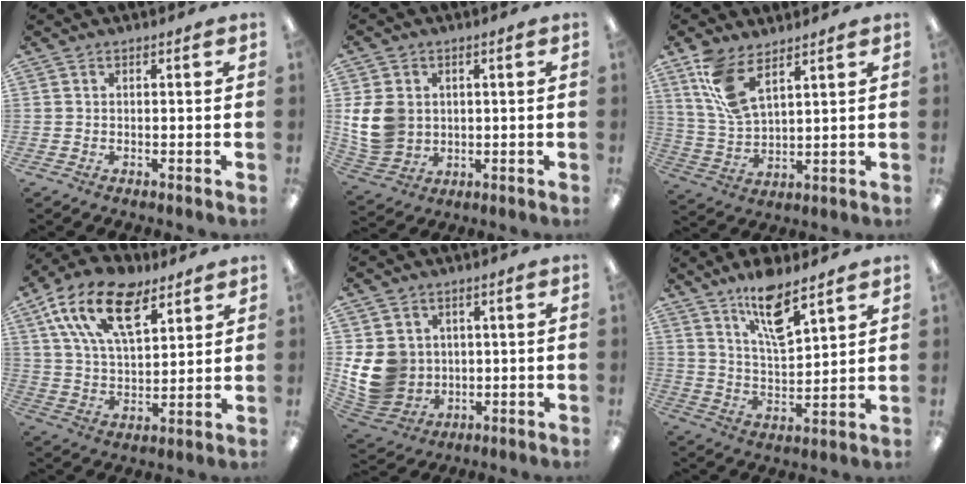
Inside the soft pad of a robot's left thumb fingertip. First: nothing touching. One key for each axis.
{"total": 10.6, "fx": 1.6, "fy": 8.9, "fz": 5.5, "tx": -0.126, "ty": 0.011, "tz": 0.034}
{"total": 11.0, "fx": 6.8, "fy": 4.7, "fz": 7.3, "tx": -0.162, "ty": -0.018, "tz": 0.129}
{"total": 18.4, "fx": 10.5, "fy": 9.4, "fz": 11.8, "tx": -0.218, "ty": -0.034, "tz": 0.192}
{"total": 11.8, "fx": 1.1, "fy": 10.7, "fz": 4.7, "tx": -0.121, "ty": -0.003, "tz": 0.030}
{"total": 11.6, "fx": 8.5, "fy": 3.6, "fz": 7.1, "tx": -0.119, "ty": -0.044, "tz": 0.147}